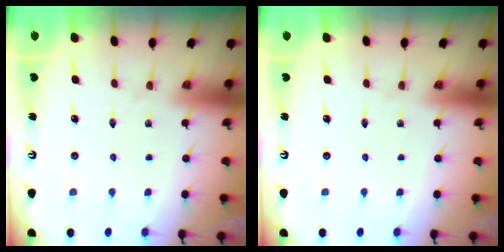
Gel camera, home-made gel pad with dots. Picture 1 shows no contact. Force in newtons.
{"total": 0.0}